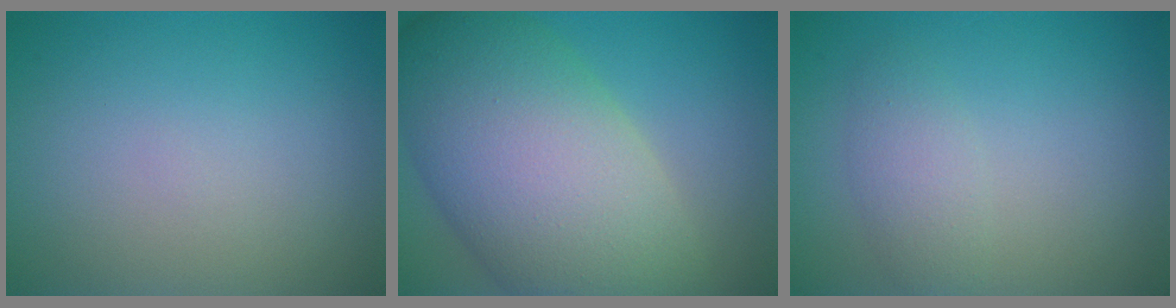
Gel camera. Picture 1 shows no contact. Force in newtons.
{"total": 13.8, "press": 13.8, "slide": 0.8}
{"total": 2.1, "press": 2.1, "slide": 0.1}